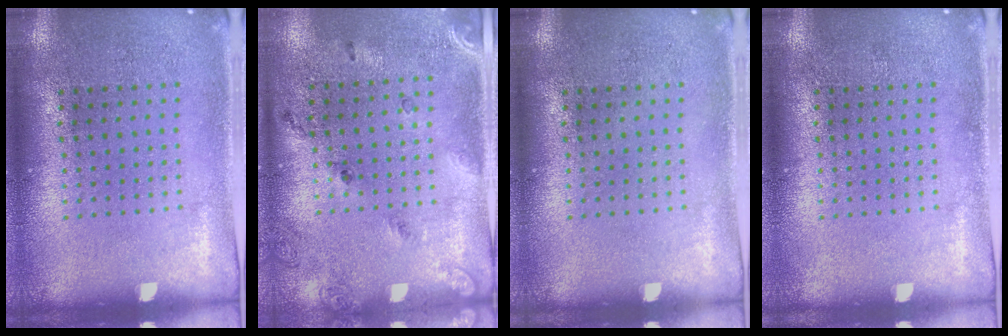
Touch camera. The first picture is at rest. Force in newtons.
{"total": 1.7, "press": 1.1, "slide": 1.3}
{"total": 0.0}
{"total": 0.0}